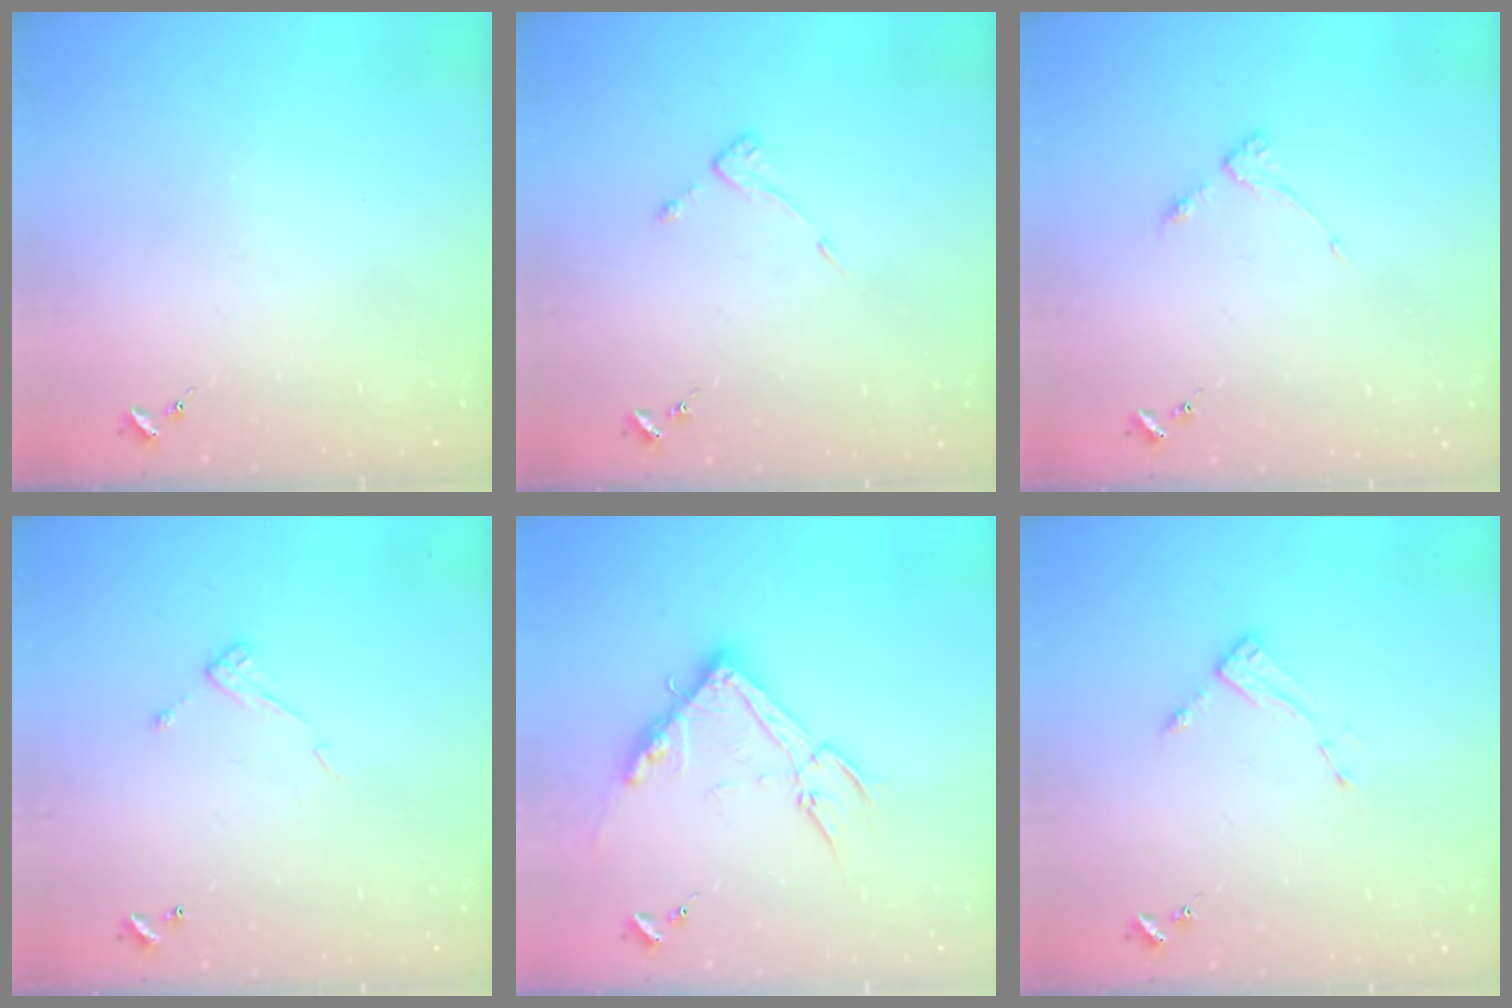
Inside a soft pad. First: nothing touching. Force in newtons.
{"total": 3.8, "press": 3.7, "slide": 0.4}
{"total": 4.0, "press": 3.9, "slide": 0.5}
{"total": 7.3, "press": 7.3, "slide": 0.5}
{"total": 16.1, "press": 16.1, "slide": 0.6}
{"total": 2.6, "press": 2.6, "slide": 0.4}